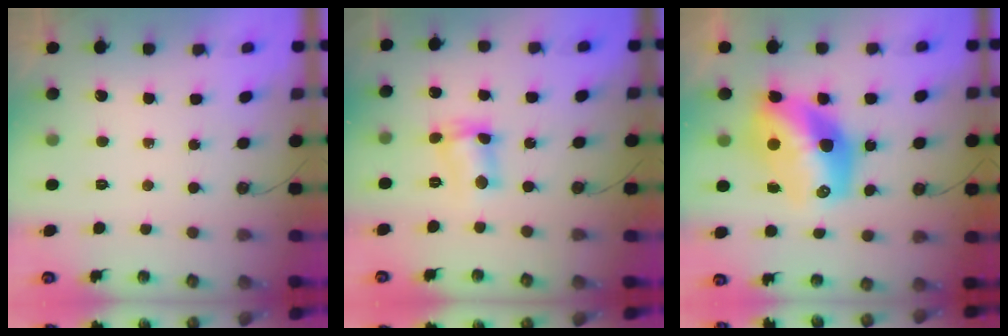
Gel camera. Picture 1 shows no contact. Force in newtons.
{"total": 6.5, "press": 6.1, "slide": 2.3}
{"total": 18.0, "press": 17.5, "slide": 4.3}